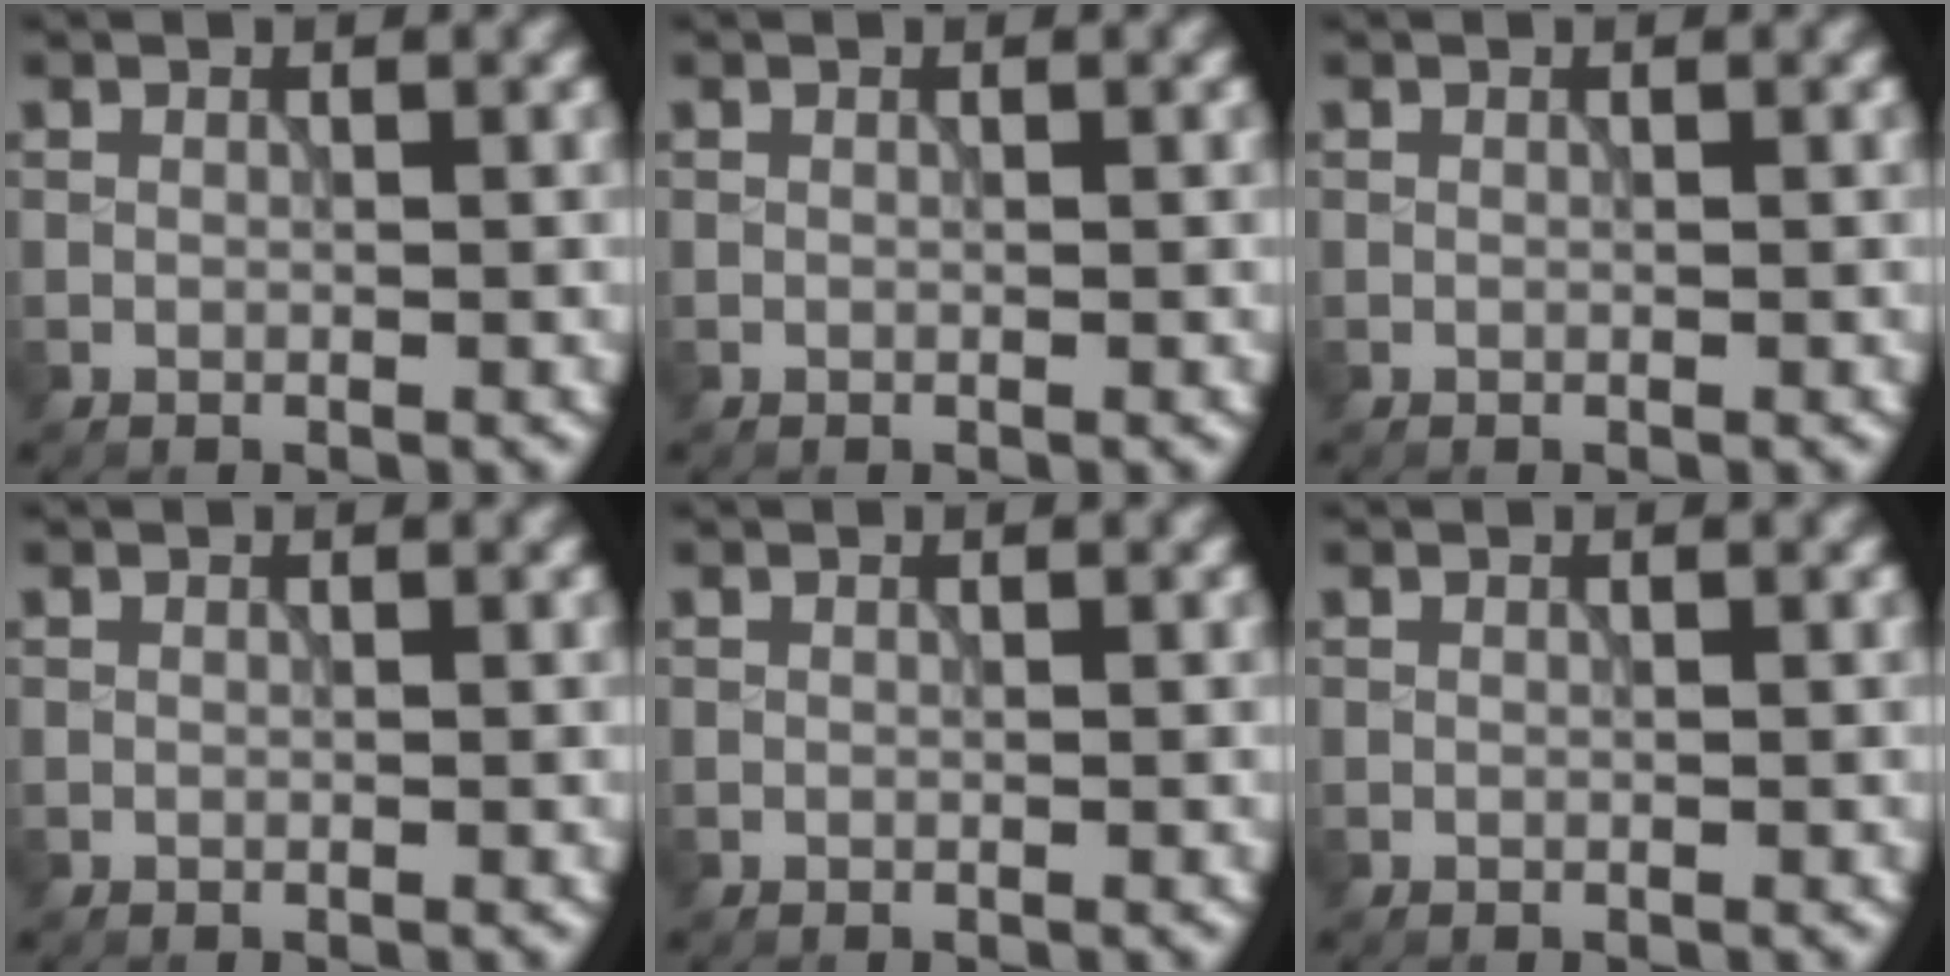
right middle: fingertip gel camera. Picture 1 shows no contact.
{"total": 0.0}
{"total": 0.0}
{"total": 0.0}
{"total": 0.0}
{"total": 0.0}